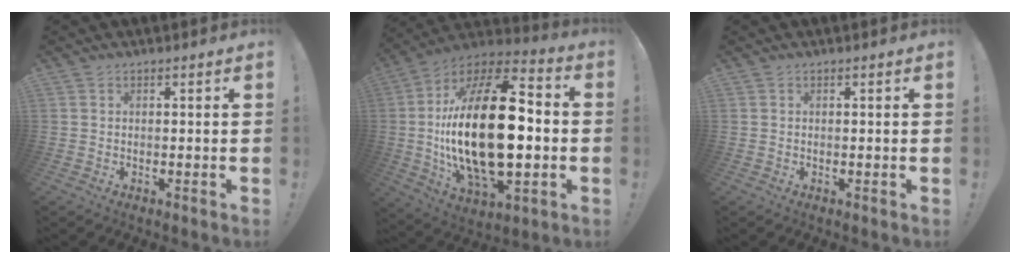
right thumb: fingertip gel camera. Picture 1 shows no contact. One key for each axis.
{"total": 32.6, "fx": -1.2, "fy": 15.7, "fz": 28.5, "tx": -0.545, "ty": 0.003, "tz": -0.020}
{"total": 0.0}